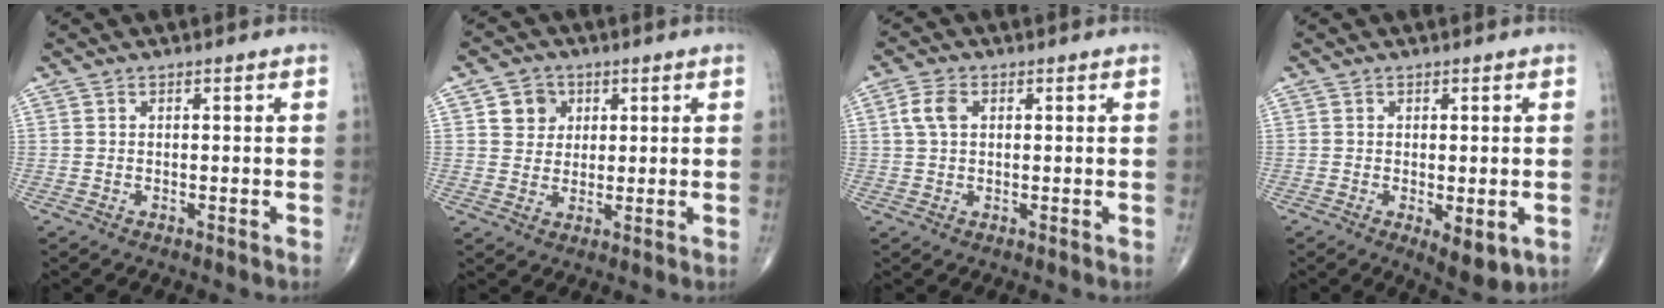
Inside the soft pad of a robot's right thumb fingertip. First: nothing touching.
{"total": 5.3, "force": [1.9, 4.7, 1.7], "torque": [-0.002, -0.004, 0.029]}
{"total": 3.9, "force": [1.0, 2.5, 2.8], "torque": [-0.063, 0.006, 0.016]}
{"total": 5.4, "force": [-1.3, 2.2, 4.7], "torque": [-0.060, -0.014, -0.011]}